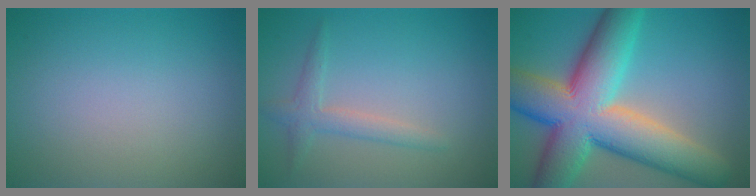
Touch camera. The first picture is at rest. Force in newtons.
{"total": 2.1, "press": 2.1, "slide": 0.1}
{"total": 14.2, "press": 14.1, "slide": 0.8}